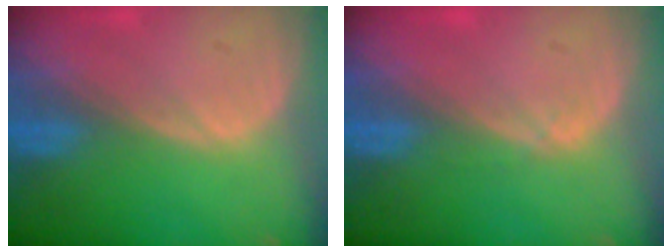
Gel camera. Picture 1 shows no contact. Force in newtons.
{"total": 0.7, "press": 0.6, "slide": 0.2}